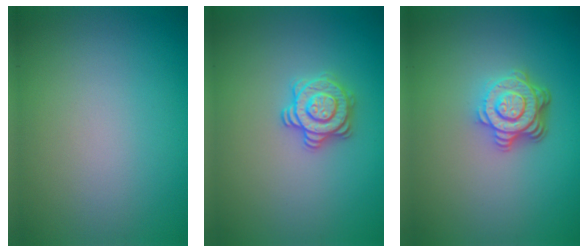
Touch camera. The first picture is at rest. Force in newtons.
{"total": 2.8, "press": 2.7, "slide": 0.7}
{"total": 4.7, "press": 3.4, "slide": 3.2}